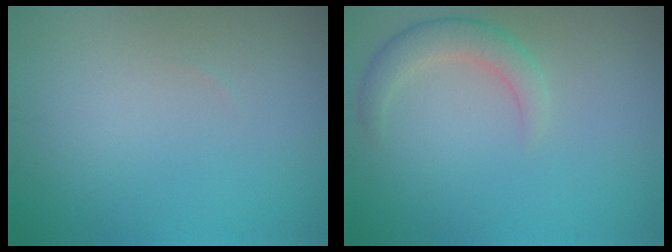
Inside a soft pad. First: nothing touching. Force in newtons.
{"total": 2.8, "press": 2.8, "slide": 0.1}